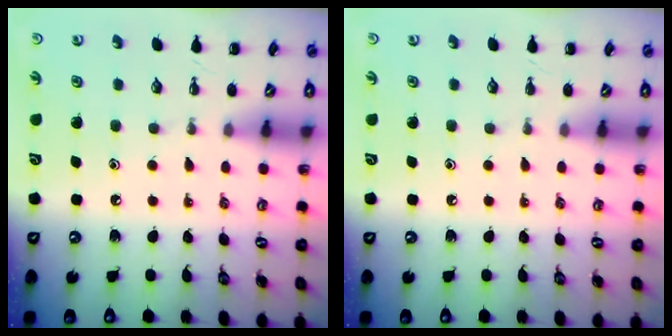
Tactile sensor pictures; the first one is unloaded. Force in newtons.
{"total": 0.0}